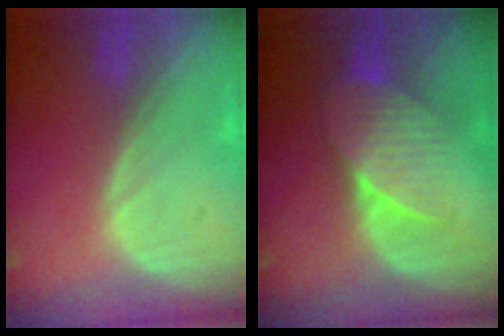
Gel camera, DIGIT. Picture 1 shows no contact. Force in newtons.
{"total": 7.2, "press": 6.8, "slide": 2.4}